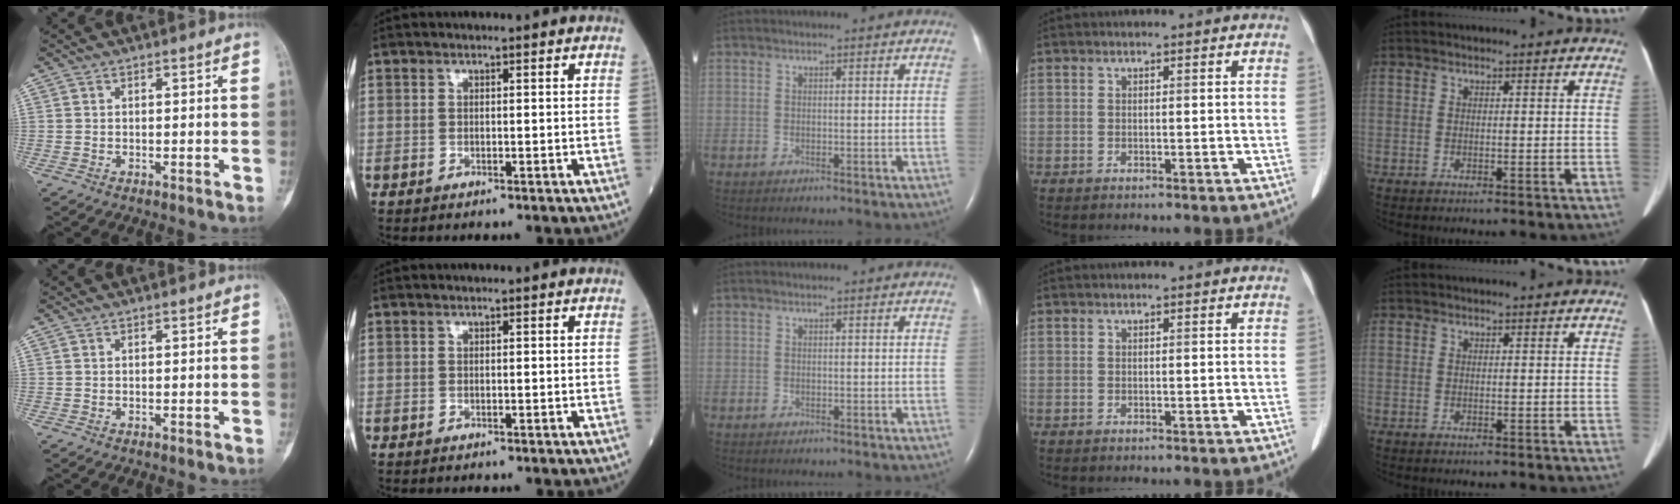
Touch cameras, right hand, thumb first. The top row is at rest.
{}